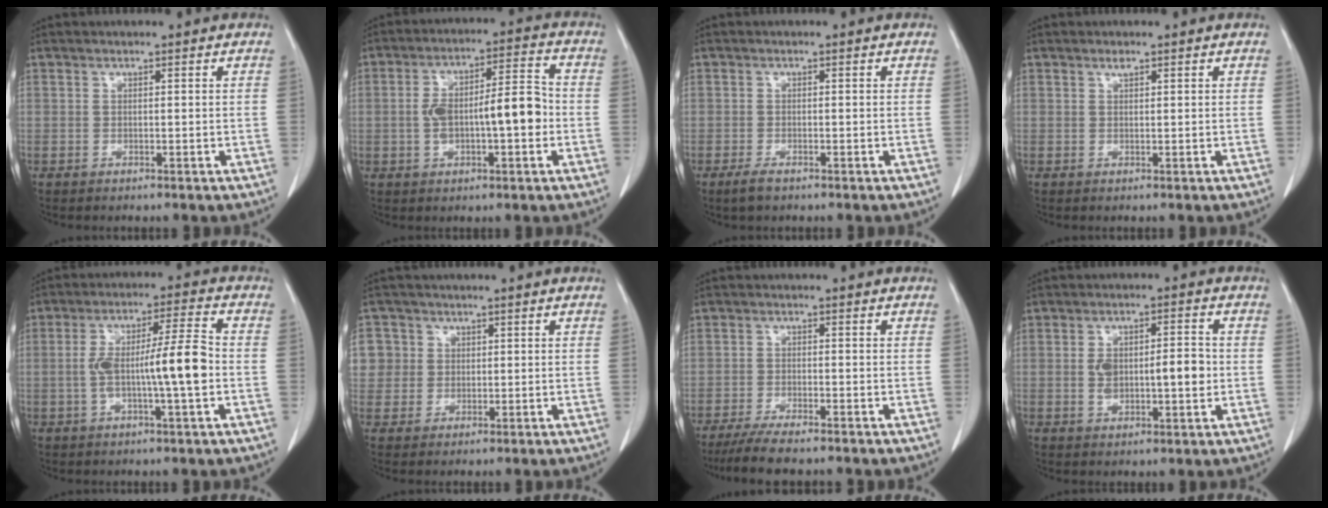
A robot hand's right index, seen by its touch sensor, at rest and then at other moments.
{"total": 10.3, "force": [-1.1, 3.1, 9.8], "torque": [-0.173, 0.031, -0.012]}
{"total": 1.9, "force": [-1.3, 0.7, 1.2], "torque": [-0.032, -0.004, -0.024]}
{"total": 0.8, "force": [0.7, 0.3, 0.3], "torque": [-0.004, 0.000, 0.010]}
{"total": 10.2, "force": [-1.4, 0.6, 10.1], "torque": [-0.177, 0.016, -0.025]}
{"total": 6.5, "force": [1.5, 6.3, 0.7], "torque": [-0.014, 0.022, 0.034]}
{"total": 6.8, "force": [-5.6, 0.7, 3.9], "torque": [-0.066, -0.016, -0.094]}
{"total": 7.7, "force": [-0.1, 3.2, 7.0], "torque": [-0.122, 0.016, 0.006]}